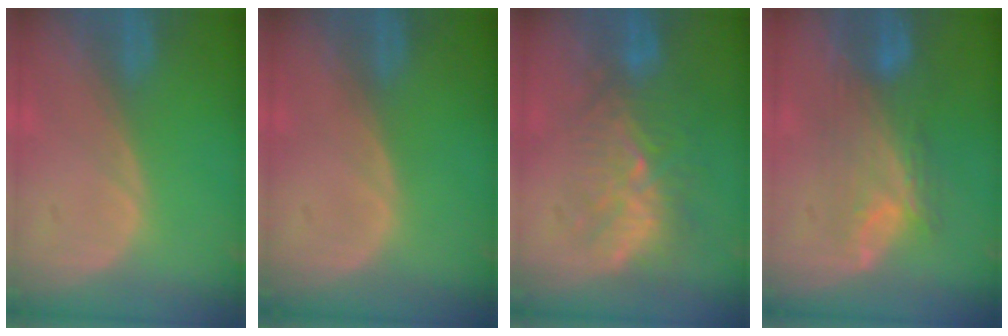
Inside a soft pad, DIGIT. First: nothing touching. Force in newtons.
{"total": 0.0}
{"total": 9.1, "press": 8.5, "slide": 3.4}
{"total": 7.8, "press": 7.4, "slide": 2.7}